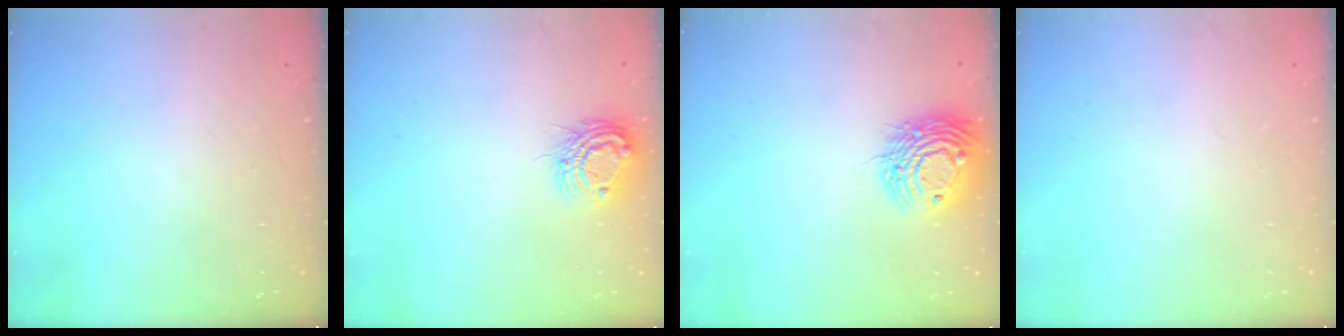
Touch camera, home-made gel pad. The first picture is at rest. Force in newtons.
{"total": 10.4, "press": 10.3, "slide": 0.9}
{"total": 13.2, "press": 13.2, "slide": 1.1}
{"total": 0.0}